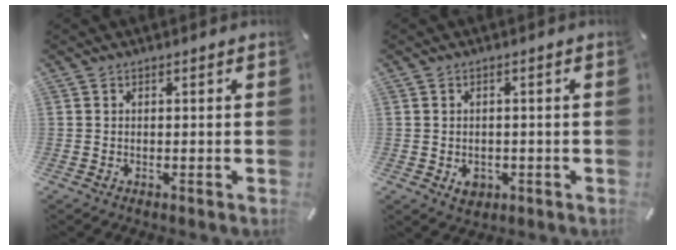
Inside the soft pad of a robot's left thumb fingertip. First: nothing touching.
{"total": 3.4, "force": [-0.9, 2.8, 1.6], "torque": [-0.008, -0.001, -0.016]}